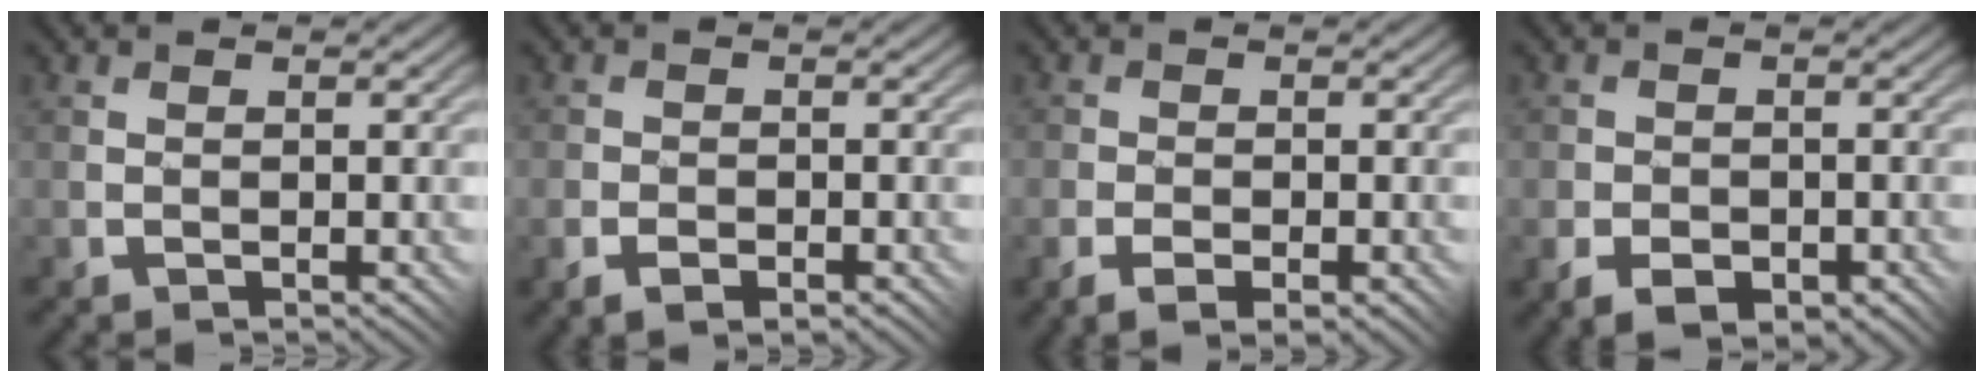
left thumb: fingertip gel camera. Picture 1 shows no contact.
{"total": 2.4, "force": [-1.5, 1.3, 1.5], "torque": [-0.028, -0.004, -0.032]}
{"total": 3.7, "force": [-1.9, 1.8, 2.6], "torque": [-0.043, -0.011, -0.034]}
{"total": 3.8, "force": [-2.0, 2.4, 2.2], "torque": [-0.034, -0.009, -0.035]}